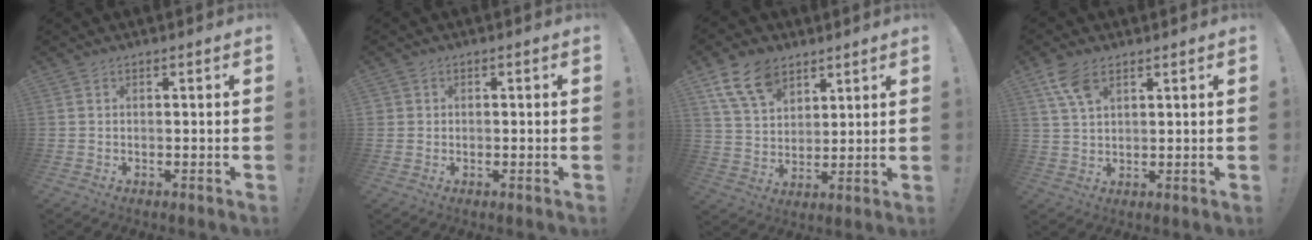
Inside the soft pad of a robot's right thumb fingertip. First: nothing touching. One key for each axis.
{"total": 1.1, "fx": -0.2, "fy": 1.1, "fz": 0.3, "tx": -0.011, "ty": 0.005, "tz": -0.002}
{"total": 12.9, "fx": 7.9, "fy": 8.0, "fz": 6.2, "tx": -0.109, "ty": -0.034, "tz": 0.152}
{"total": 7.2, "fx": 4.1, "fy": 3.7, "fz": 4.7, "tx": -0.080, "ty": -0.015, "tz": 0.079}